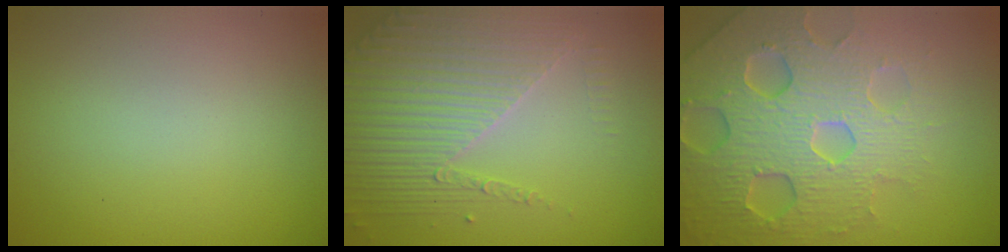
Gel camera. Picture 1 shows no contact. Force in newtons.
{"total": 4.0, "press": 3.8, "slide": 1.2}
{"total": 7.0, "press": 6.8, "slide": 1.6}